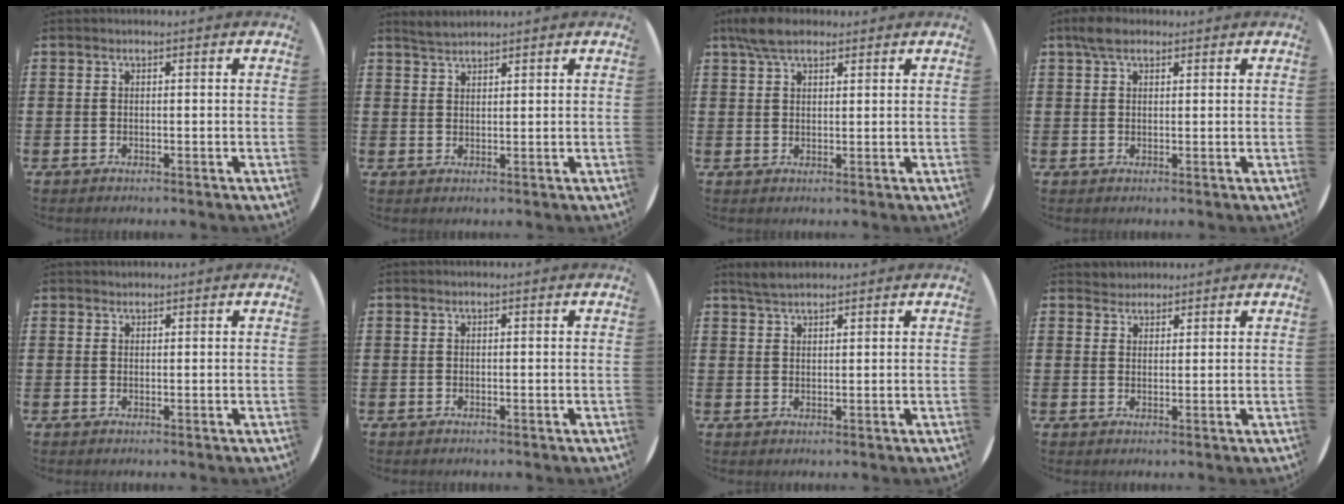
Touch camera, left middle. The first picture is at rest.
{"total": 2.0, "force": [2.0, 0.3, 0.3], "torque": [-0.009, 0.004, 0.039]}
{"total": 4.8, "force": [3.6, 2.0, 2.4], "torque": [-0.056, 0.005, 0.069]}
{"total": 2.9, "force": [2.1, 1.4, 1.5], "torque": [-0.026, 0.006, 0.036]}
{"total": 0.5, "force": [0.5, 0.1, -0.2], "torque": [0.004, 0.004, 0.009]}
{"total": 0.0}
{"total": 2.6, "force": [2.4, 0.7, 1.0], "torque": [-0.024, 0.006, 0.044]}
{"total": 1.9, "force": [1.8, 0.6, -0.3], "torque": [0.003, 0.004, 0.037]}